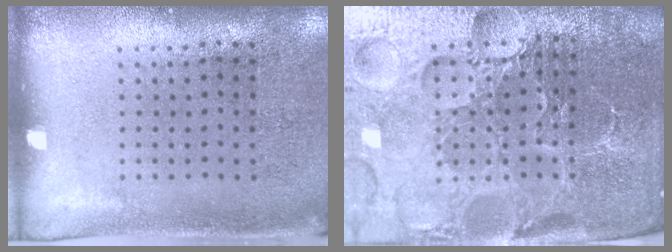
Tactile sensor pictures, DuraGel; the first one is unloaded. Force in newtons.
{"total": 6.6, "press": 5.9, "slide": 3.1}